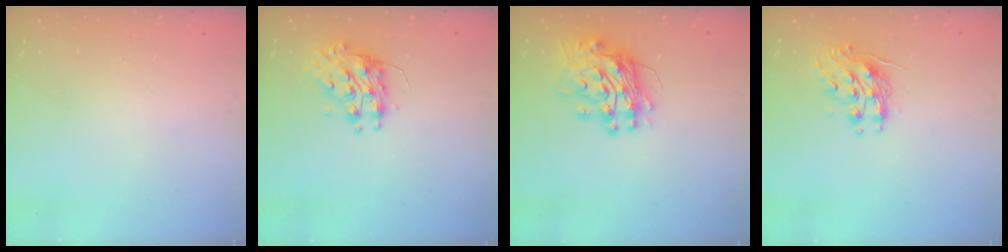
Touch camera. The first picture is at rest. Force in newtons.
{"total": 8.9, "press": 8.9, "slide": 0.2}
{"total": 12.9, "press": 12.8, "slide": 1.3}
{"total": 9.4, "press": 9.4, "slide": 0.3}